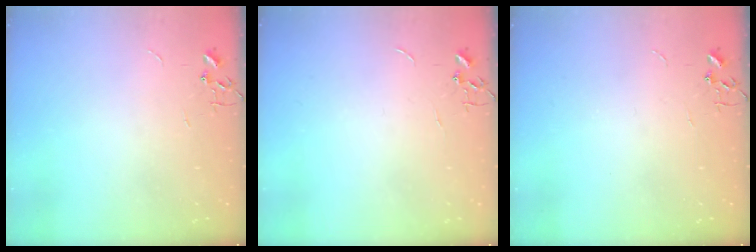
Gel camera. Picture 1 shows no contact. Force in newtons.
{"total": 0.0}
{"total": 0.0}